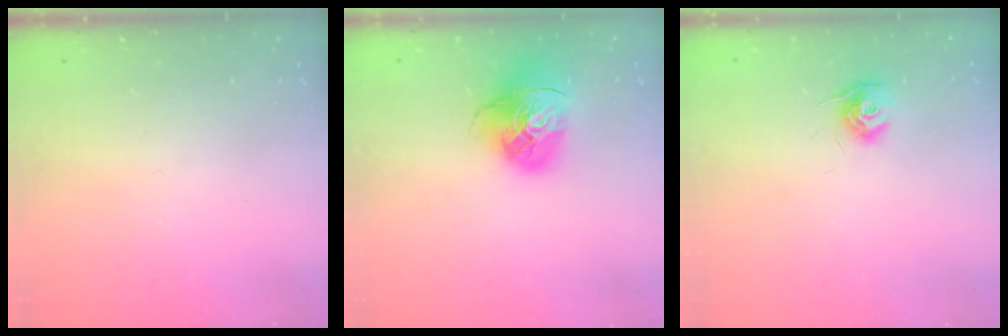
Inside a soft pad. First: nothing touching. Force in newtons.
{"total": 14.9, "press": 14.8, "slide": 1.7}
{"total": 8.6, "press": 8.6, "slide": 0.2}